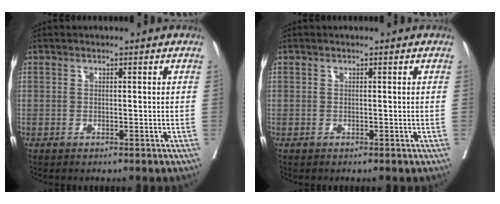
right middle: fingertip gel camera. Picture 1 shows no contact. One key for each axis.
{"total": 0.0}